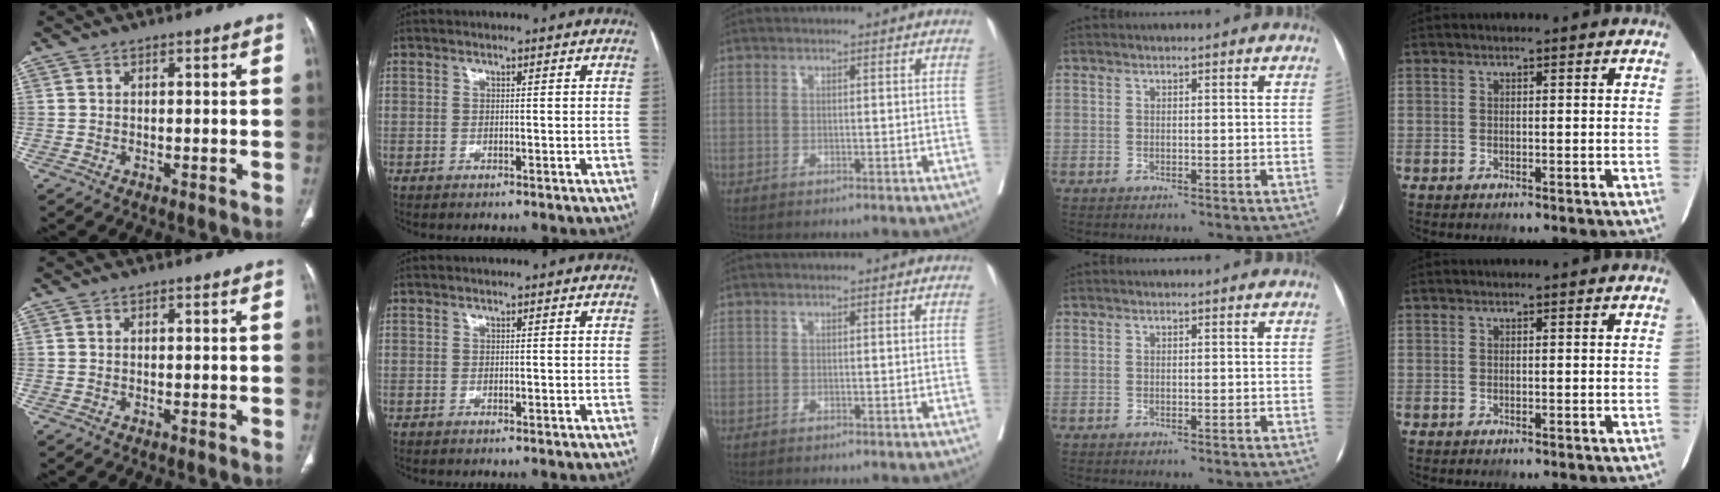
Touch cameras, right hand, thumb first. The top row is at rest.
{}